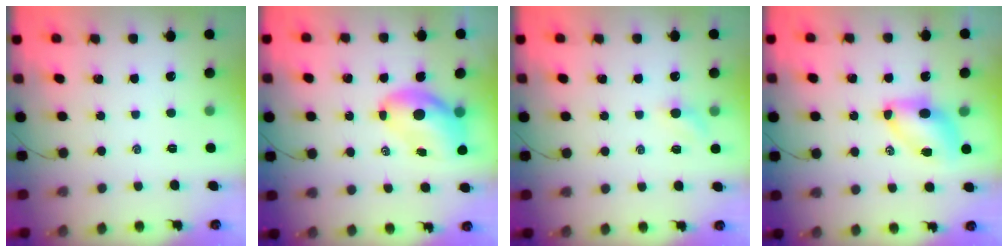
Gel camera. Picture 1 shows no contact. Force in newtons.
{"total": 7.6, "press": 7.3, "slide": 2.1}
{"total": 2.9, "press": 2.7, "slide": 0.9}
{"total": 7.5, "press": 7.4, "slide": 1.4}